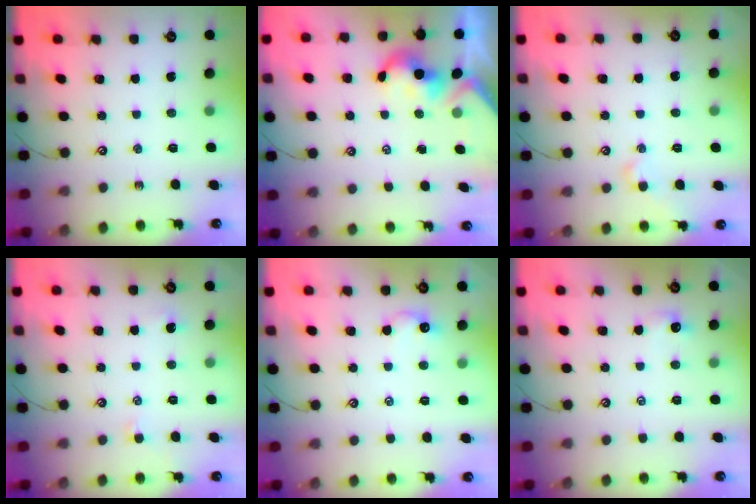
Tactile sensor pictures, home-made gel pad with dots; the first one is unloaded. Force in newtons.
{"total": 2.0, "press": 2.0, "slide": 0.3}
{"total": 0.0}
{"total": 0.7, "press": 0.7, "slide": 0.3}
{"total": 1.1, "press": 0.9, "slide": 0.5}
{"total": 0.0}